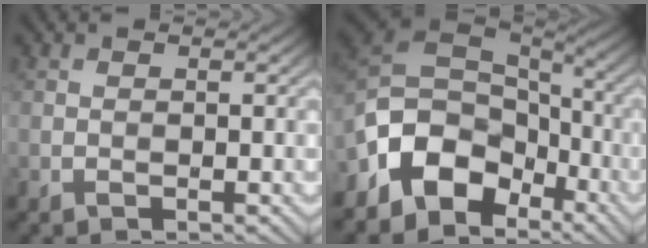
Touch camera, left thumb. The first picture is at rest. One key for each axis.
{"total": 12.0, "fx": -4.9, "fy": 8.4, "fz": 7.1, "tx": -0.169, "ty": -0.017, "tz": -0.085}